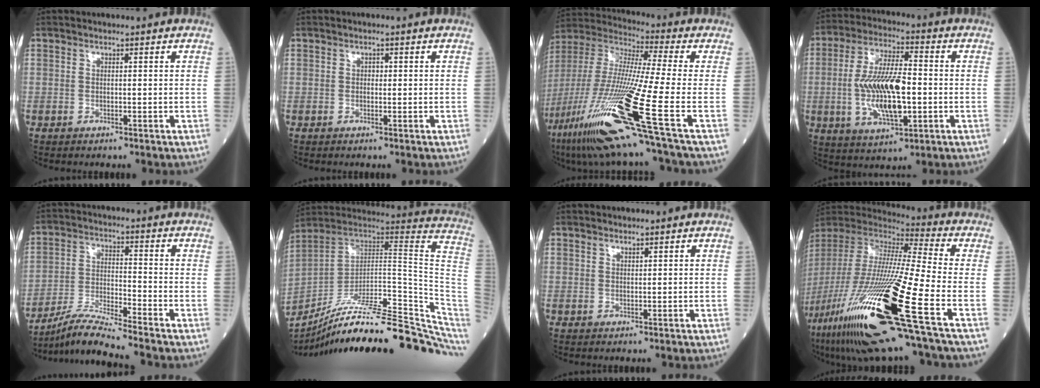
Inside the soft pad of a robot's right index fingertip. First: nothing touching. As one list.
[{"total": 0.6, "force": [0.1, 0.4, 0.4], "torque": [-0.008, 0.002, 0.002]}, {"total": 25.0, "force": [-12.6, -0.7, 21.5], "torque": [-0.453, -0.058, -0.236]}, {"total": 13.2, "force": [-1.6, 4.0, 12.5], "torque": [-0.247, 0.002, -0.024]}, {"total": 8.2, "force": [-7.4, -1.9, 3.0], "torque": [-0.068, -0.017, -0.138]}, {"total": 31.0, "force": [-25.2, 3.5, 17.7], "torque": [-0.151, -0.003, -0.360]}, {"total": 0.6, "force": [0.5, 0.1, 0.2], "torque": [-0.008, -0.001, 0.012]}, {"total": 34.2, "force": [-15.9, 2.7, 30.2], "torque": [-0.636, -0.073, -0.305]}]